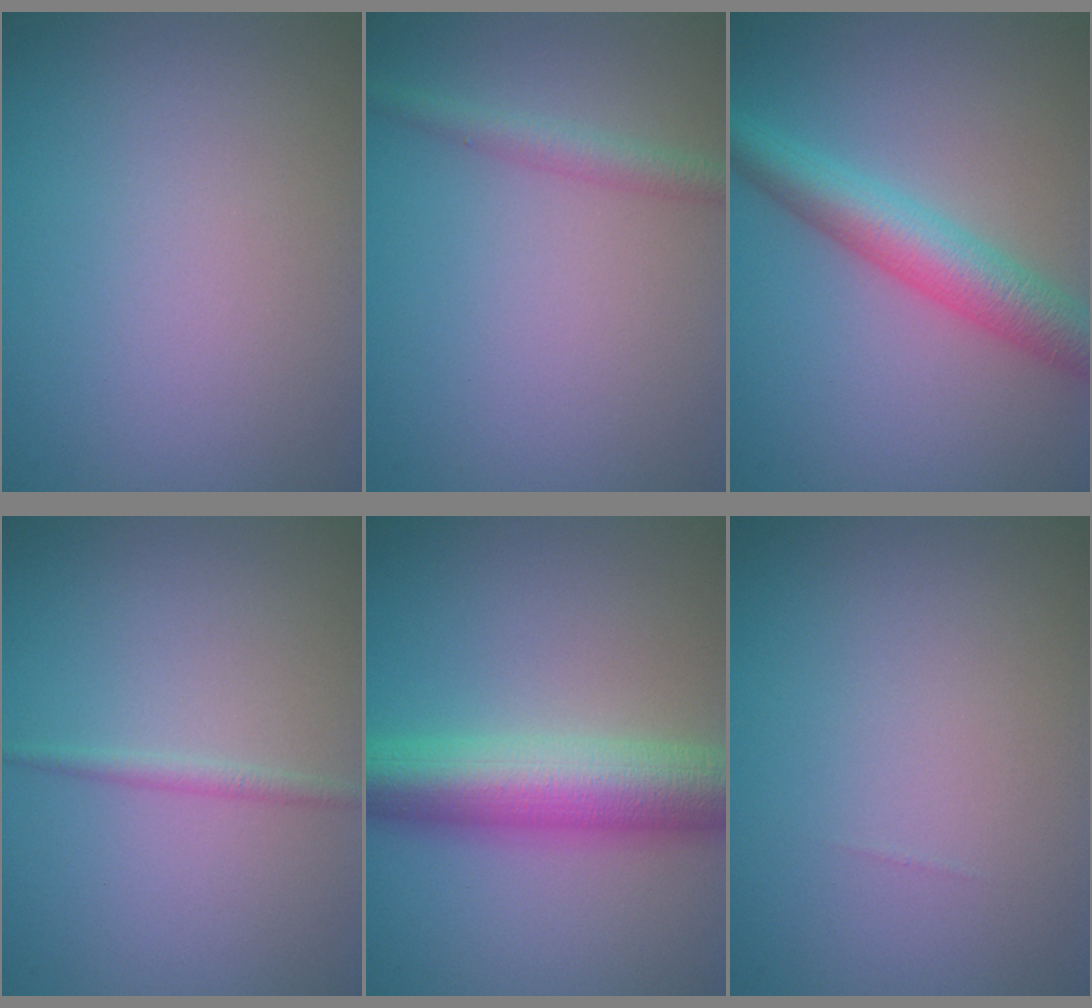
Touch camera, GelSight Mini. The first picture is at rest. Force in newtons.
{"total": 2.0, "press": 2.0, "slide": 0.0}
{"total": 5.4, "press": 5.4, "slide": 0.1}
{"total": 1.0, "press": 1.0, "slide": 0.0}
{"total": 8.7, "press": 8.7, "slide": 0.2}
{"total": 0.0}